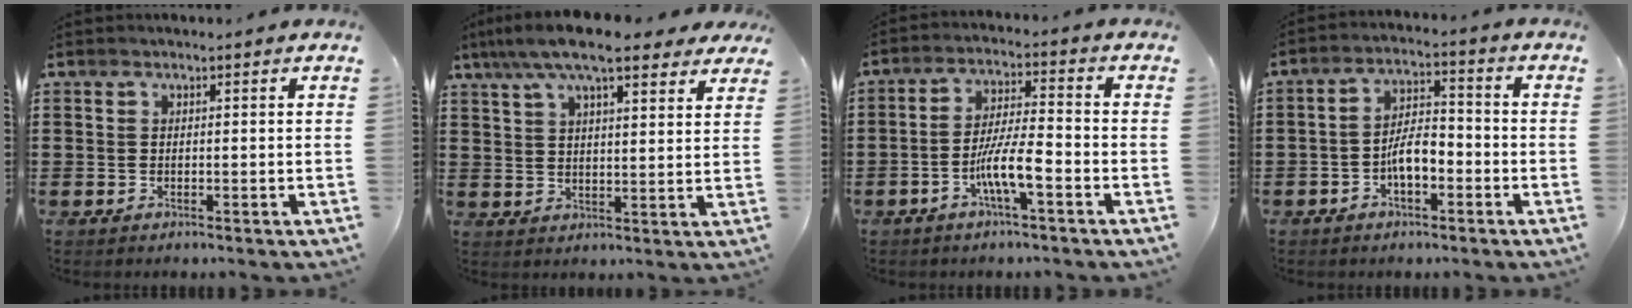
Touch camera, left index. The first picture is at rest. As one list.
[{"total": 9.4, "force": [7.4, 2.2, 5.4], "torque": [-0.118, -0.011, 0.133]}, {"total": 7.3, "force": [-3.3, 1.1, 6.4], "torque": [-0.132, -0.005, -0.066]}, {"total": 5.4, "force": [-2.3, 2.3, 4.3], "torque": [-0.088, 0.008, -0.047]}]